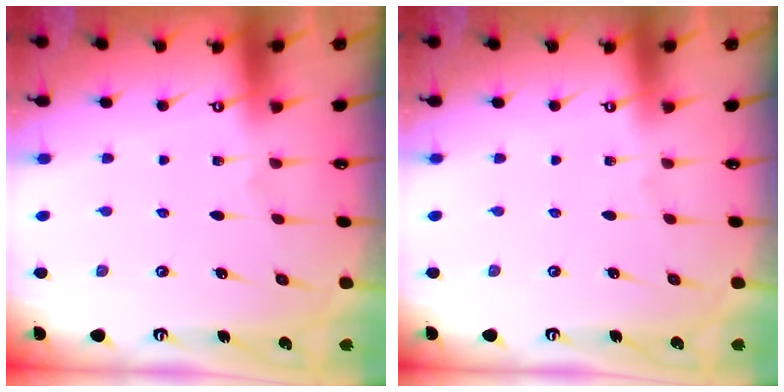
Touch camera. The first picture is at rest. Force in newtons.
{"total": 0.0}